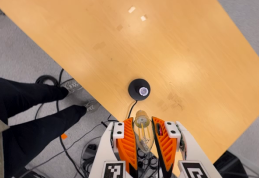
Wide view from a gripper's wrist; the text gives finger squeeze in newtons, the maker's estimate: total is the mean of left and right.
{"total": 19.4, "left": 21.8, "right": 17.1}